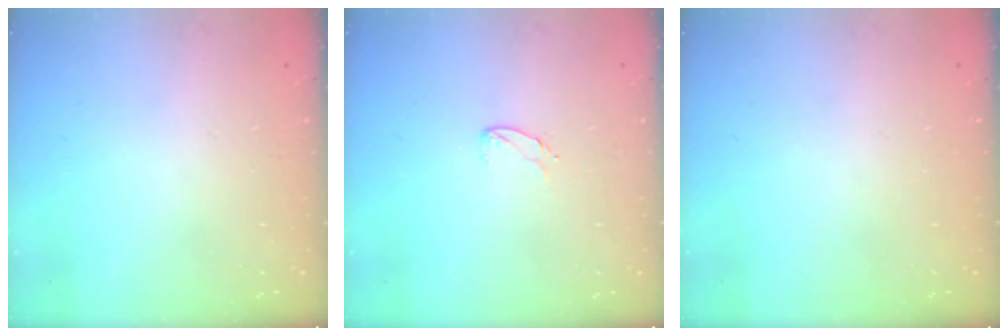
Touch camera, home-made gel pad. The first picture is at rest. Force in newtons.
{"total": 5.0, "press": 4.9, "slide": 0.4}
{"total": 0.0}